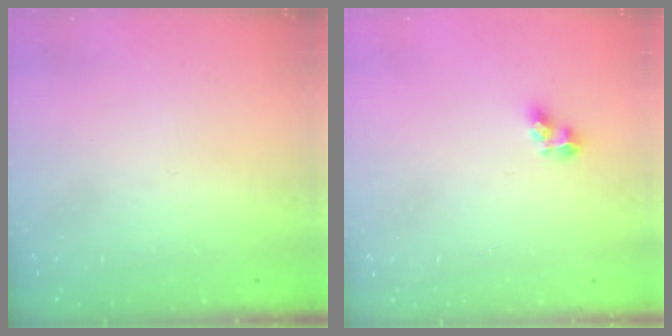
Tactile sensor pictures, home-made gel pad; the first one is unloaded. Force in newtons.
{"total": 5.2, "press": 5.2, "slide": 0.4}